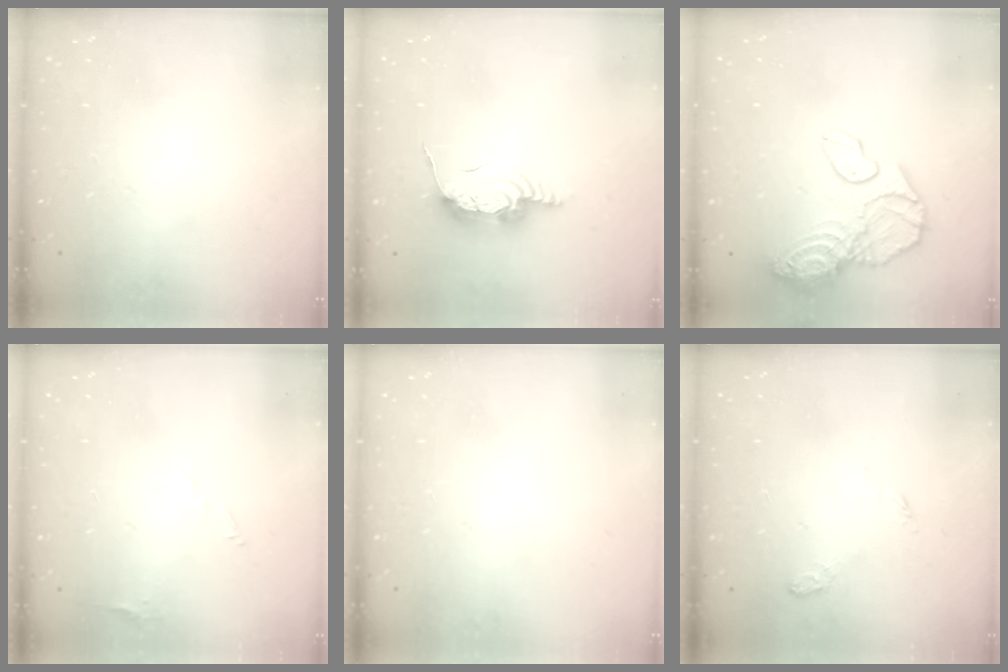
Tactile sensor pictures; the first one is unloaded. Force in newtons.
{"total": 10.8, "press": 10.7, "slide": 1.1}
{"total": 15.0, "press": 14.9, "slide": 1.8}
{"total": 3.0, "press": 3.0, "slide": 0.2}
{"total": 0.0}
{"total": 4.2, "press": 4.1, "slide": 0.9}